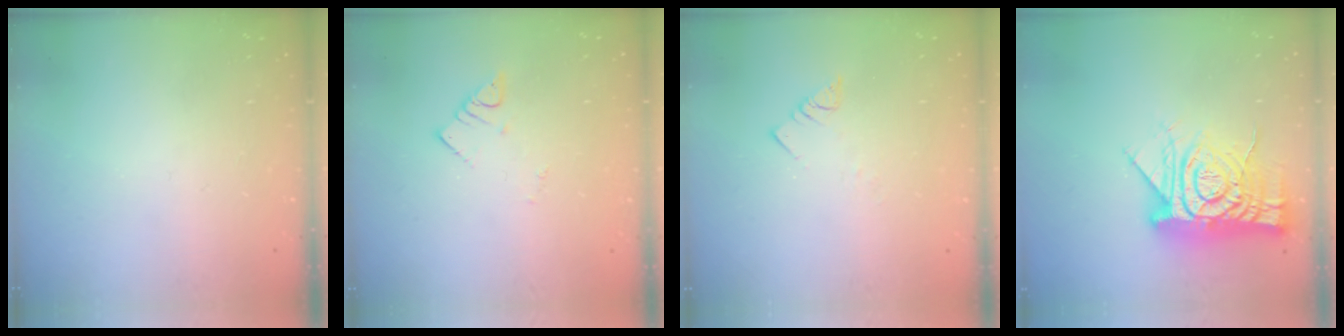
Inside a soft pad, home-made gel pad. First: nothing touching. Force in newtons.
{"total": 2.6, "press": 2.6, "slide": 0.1}
{"total": 3.4, "press": 3.3, "slide": 0.4}
{"total": 18.4, "press": 18.3, "slide": 1.8}